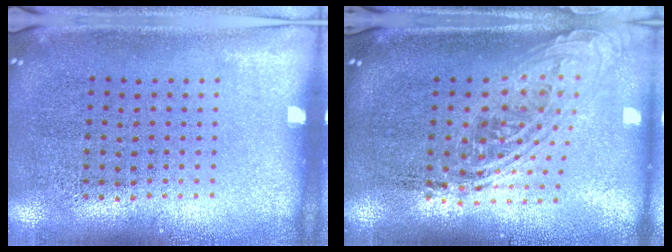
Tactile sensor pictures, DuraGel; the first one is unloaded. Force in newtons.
{"total": 2.1, "press": 1.5, "slide": 1.4}